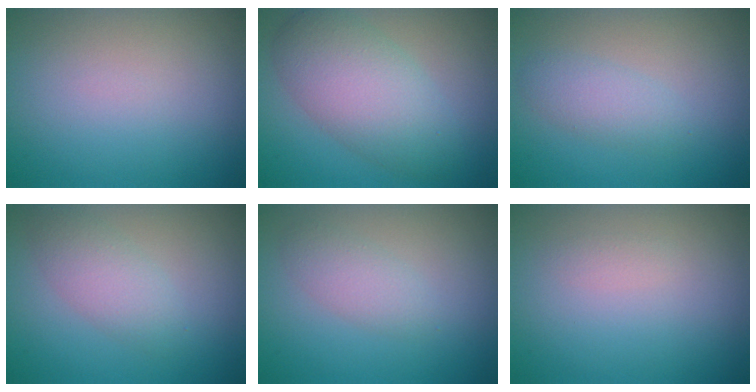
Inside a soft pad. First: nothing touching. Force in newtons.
{"total": 6.4, "press": 6.4, "slide": 0.2}
{"total": 2.2, "press": 2.2, "slide": 0.1}
{"total": 2.7, "press": 2.7, "slide": 0.0}
{"total": 2.0, "press": 2.0, "slide": 0.1}
{"total": 0.6, "press": 0.6, "slide": 0.0}